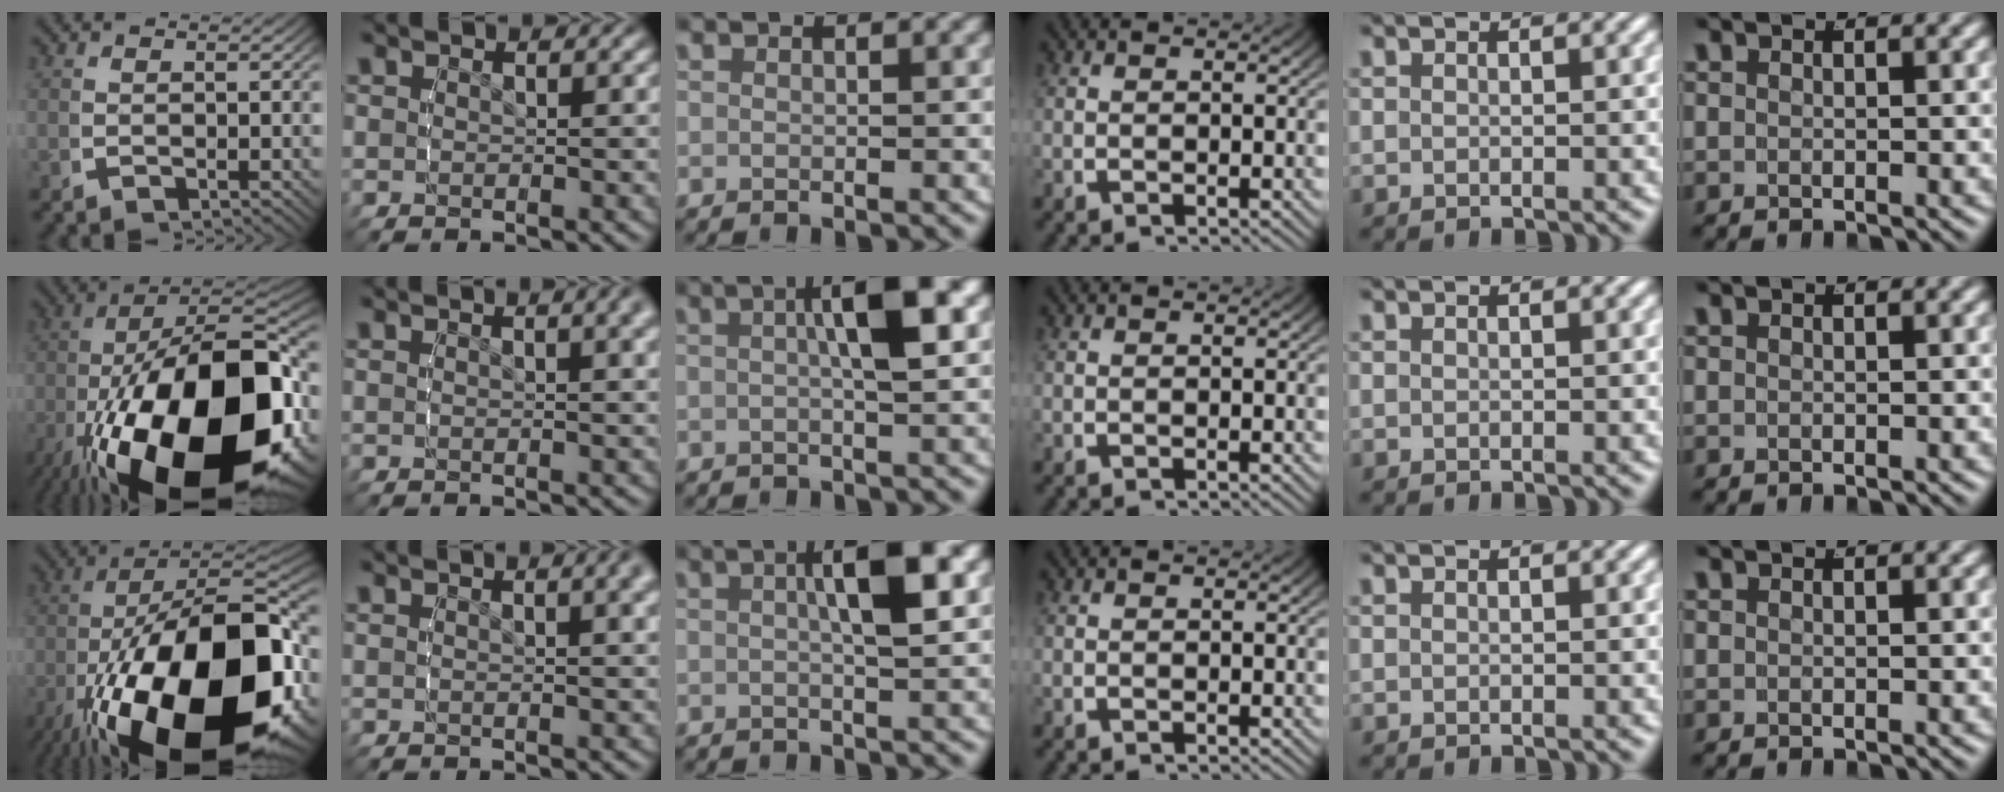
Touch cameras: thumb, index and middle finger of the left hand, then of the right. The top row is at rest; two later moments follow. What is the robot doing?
{"motion": "lift_and_place", "object": "screwdriver"}